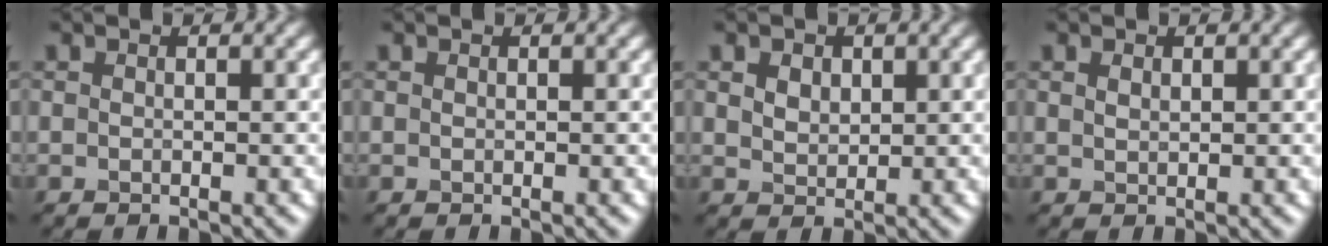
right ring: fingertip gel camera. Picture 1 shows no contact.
{"total": 0.0}
{"total": 2.4, "force": [1.2, 1.7, 1.3], "torque": [-0.025, 0.010, 0.013]}
{"total": 0.8, "force": [0.4, 0.4, 0.4], "torque": [-0.011, -0.001, 0.010]}